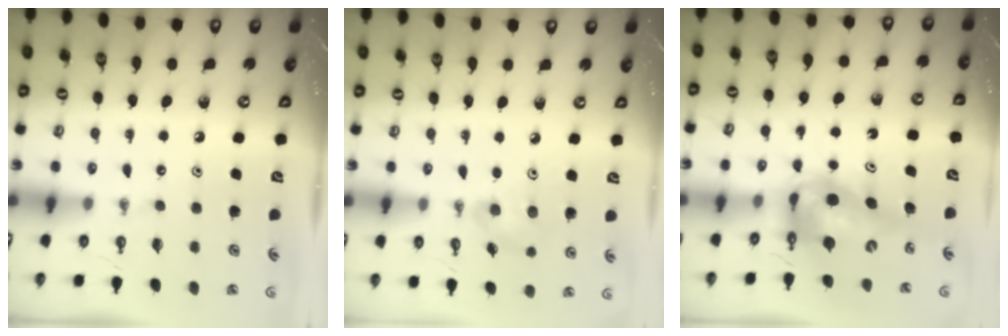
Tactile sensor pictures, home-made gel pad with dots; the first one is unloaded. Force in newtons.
{"total": 5.5, "press": 5.0, "slide": 2.3}
{"total": 10.2, "press": 10.2, "slide": 1.1}